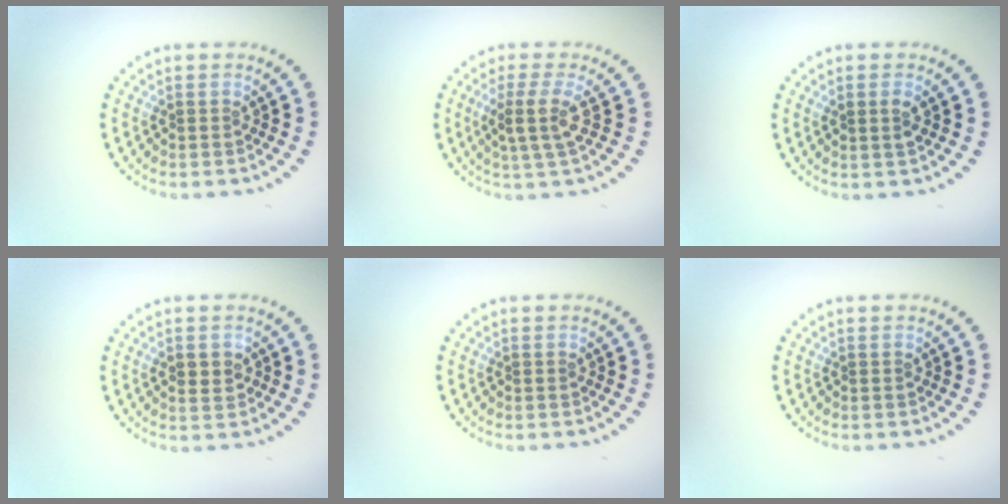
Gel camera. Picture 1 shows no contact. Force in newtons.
{"total": 2.9, "press": 2.3, "slide": 1.7}
{"total": 1.2, "press": 1.2, "slide": 0.1}
{"total": 1.5, "press": 1.4, "slide": 0.3}
{"total": 0.0}
{"total": 0.0}